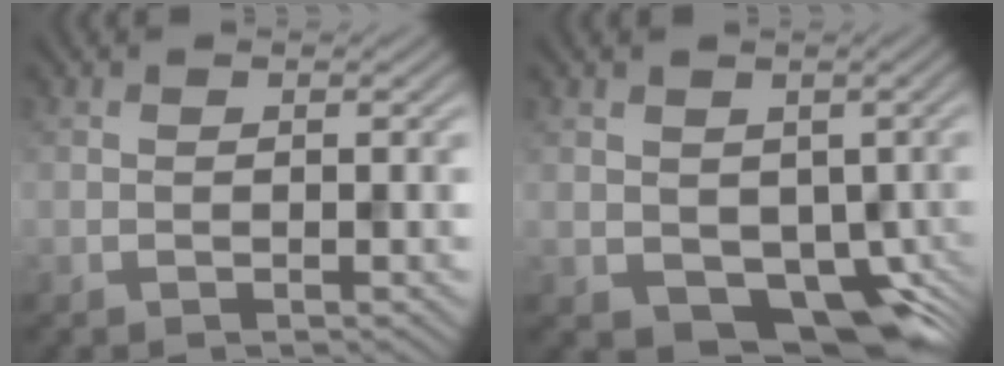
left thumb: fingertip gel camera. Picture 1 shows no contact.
{"total": 7.7, "force": [-1.3, 5.7, 5.0], "torque": [-0.084, -0.034, -0.013]}